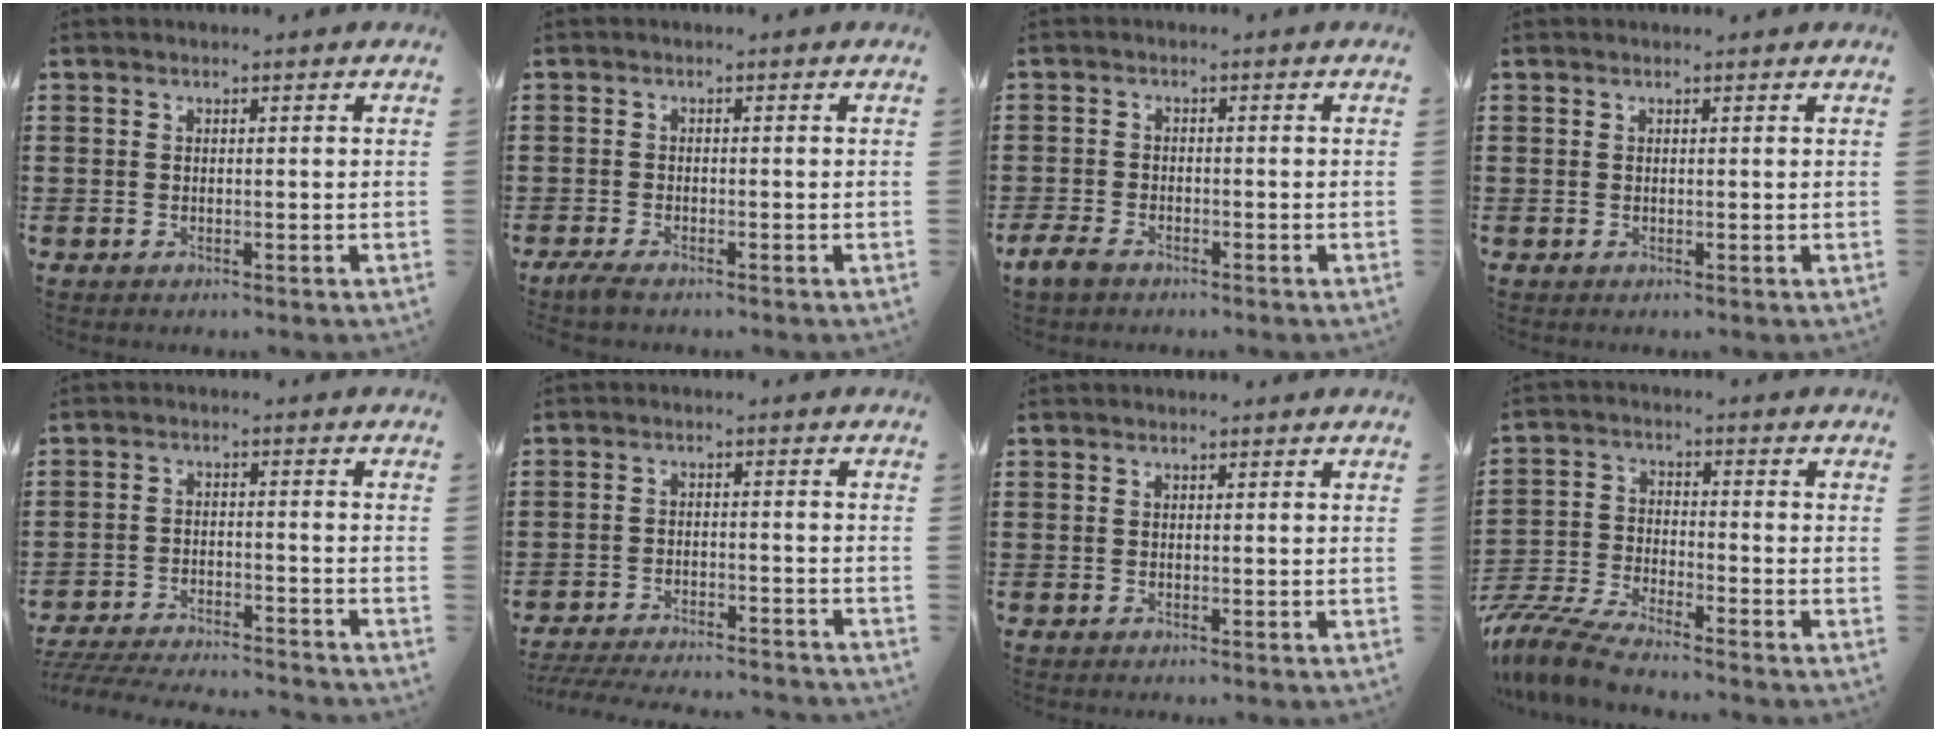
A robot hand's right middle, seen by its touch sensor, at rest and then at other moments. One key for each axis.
{"total": 1.7, "fx": -1.3, "fy": 0.1, "fz": 1.1, "tx": -0.035, "ty": -0.009, "tz": -0.028}
{"total": 2.7, "fx": -1.9, "fy": 1.2, "fz": 1.5, "tx": -0.049, "ty": -0.001, "tz": -0.043}
{"total": 0.0}
{"total": 4.9, "fx": -4.8, "fy": 0.2, "fz": 1.0, "tx": -0.029, "ty": -0.002, "tz": -0.101}
{"total": 4.4, "fx": -4.4, "fy": 0.0, "fz": 0.8, "tx": -0.020, "ty": -0.004, "tz": -0.090}
{"total": 0.0}
{"total": 6.5, "fx": -6.0, "fy": 0.7, "fz": 2.3, "tx": -0.068, "ty": -0.004, "tz": -0.123}